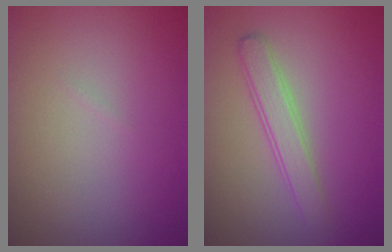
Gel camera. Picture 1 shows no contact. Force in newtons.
{"total": 2.5, "press": 2.5, "slide": 0.1}